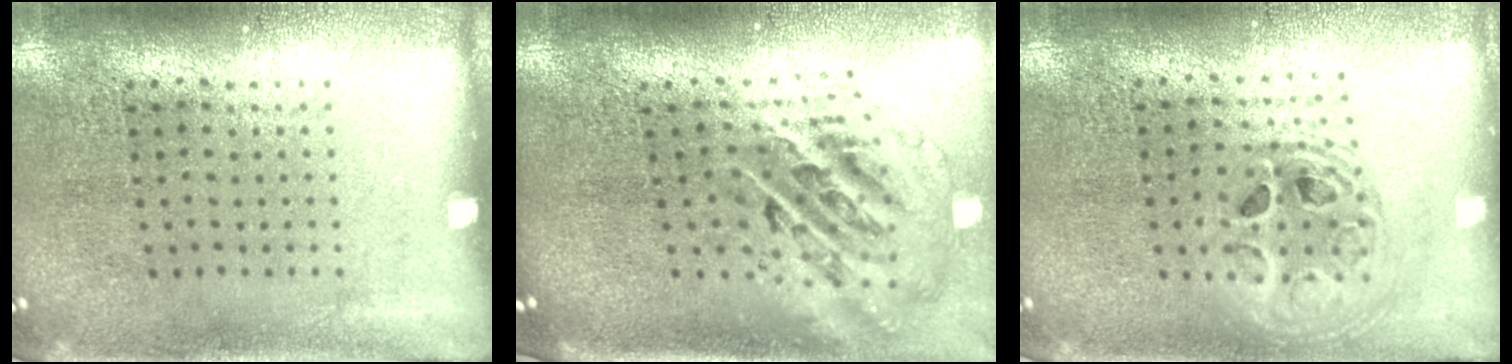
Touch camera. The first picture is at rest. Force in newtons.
{"total": 2.6, "press": 1.8, "slide": 2.0}
{"total": 1.8, "press": 1.5, "slide": 1.0}